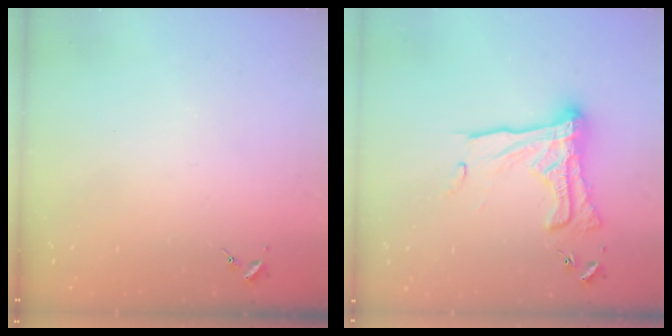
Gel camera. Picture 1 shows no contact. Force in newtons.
{"total": 18.8, "press": 18.7, "slide": 1.1}